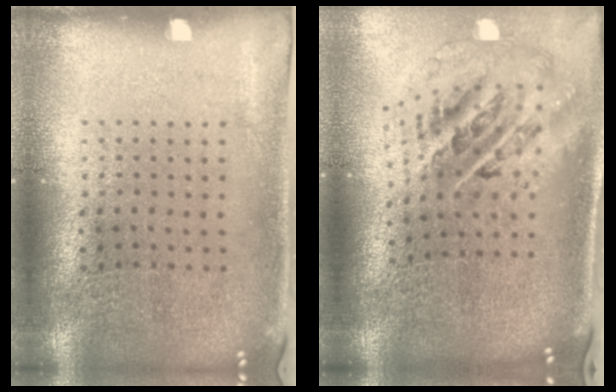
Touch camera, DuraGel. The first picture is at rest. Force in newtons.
{"total": 2.8, "press": 1.9, "slide": 2.0}